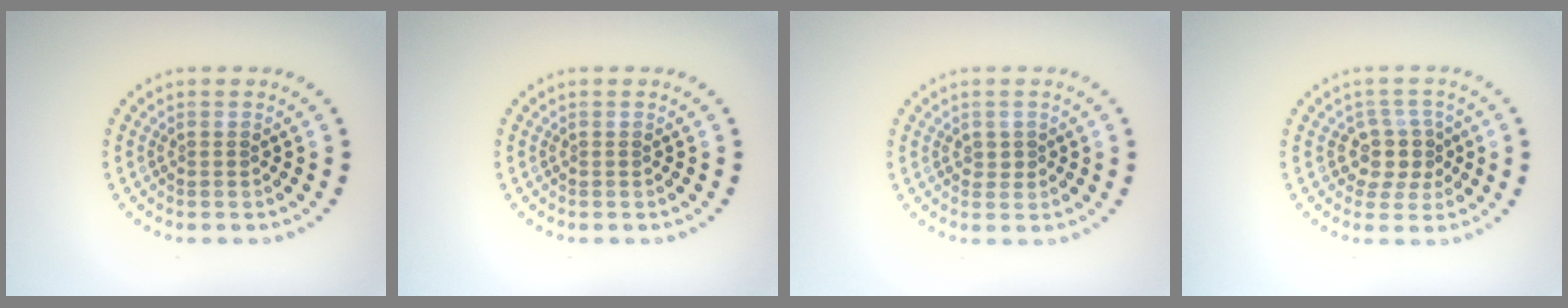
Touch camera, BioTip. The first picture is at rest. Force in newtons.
{"total": 0.0}
{"total": 0.6, "press": 0.6, "slide": 0.2}
{"total": 3.0, "press": 2.4, "slide": 1.7}